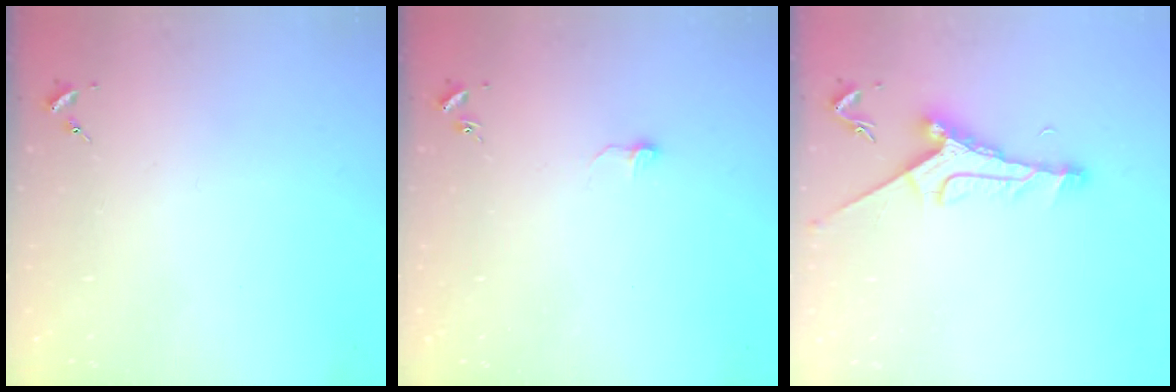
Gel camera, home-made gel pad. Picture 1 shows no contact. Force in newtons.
{"total": 3.8, "press": 3.8, "slide": 0.3}
{"total": 9.4, "press": 9.4, "slide": 0.7}